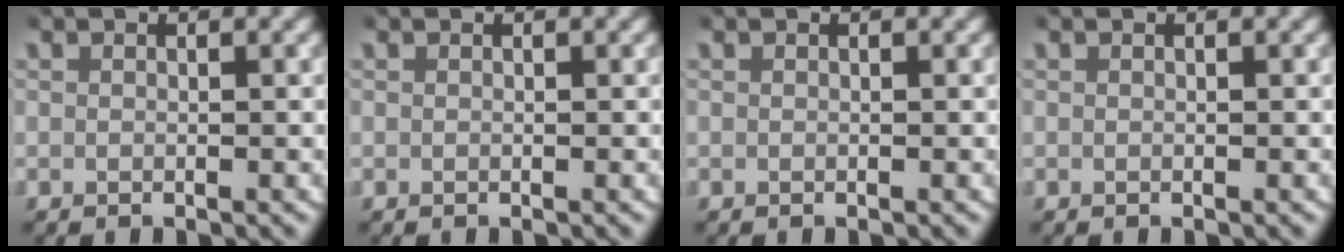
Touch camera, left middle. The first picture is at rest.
{"total": 0.0}
{"total": 0.0}
{"total": 0.0}